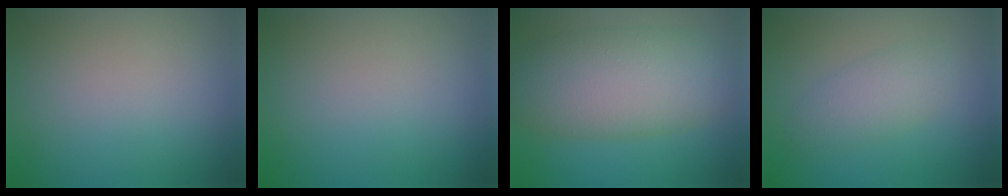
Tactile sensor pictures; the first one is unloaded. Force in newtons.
{"total": 0.0}
{"total": 8.5, "press": 8.5, "slide": 0.6}
{"total": 2.8, "press": 2.8, "slide": 0.1}